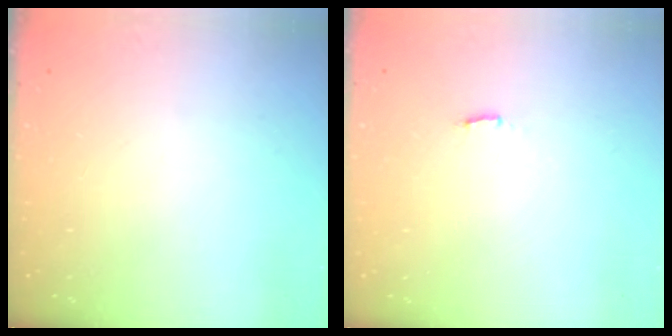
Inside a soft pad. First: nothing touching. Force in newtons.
{"total": 3.0, "press": 2.9, "slide": 0.5}